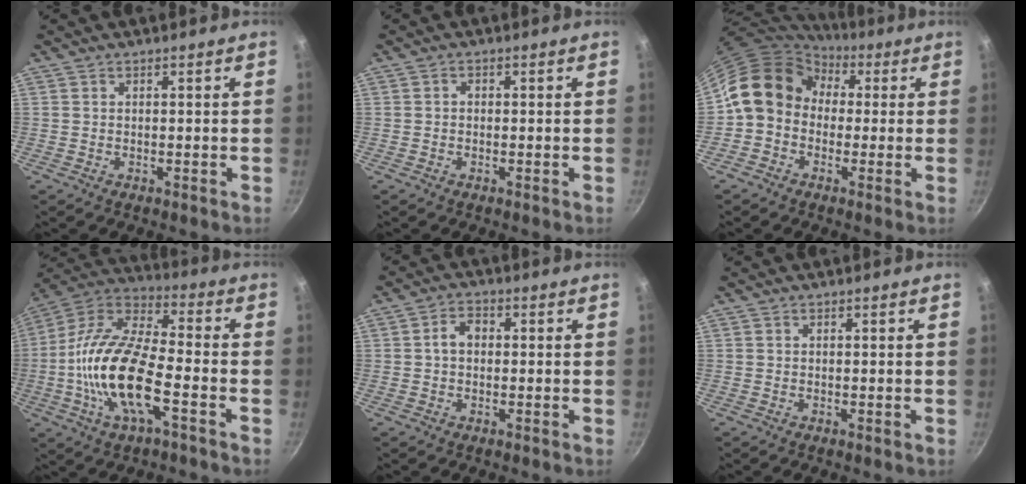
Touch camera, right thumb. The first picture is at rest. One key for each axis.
{"total": 0.9, "fx": -0.2, "fy": 0.8, "fz": 0.4, "tx": -0.008, "ty": 0.005, "tz": -0.004}
{"total": 12.3, "fx": 1.8, "fy": 10.3, "fz": 6.5, "tx": -0.086, "ty": 0.030, "tz": 0.008}
{"total": 18.9, "fx": -5.2, "fy": 7.4, "fz": 16.6, "tx": -0.322, "ty": 0.037, "tz": -0.118}
{"total": 3.8, "fx": 0.1, "fy": 2.8, "fz": 2.6, "tx": -0.032, "ty": 0.014, "tz": -0.004}
{"total": 0.0}